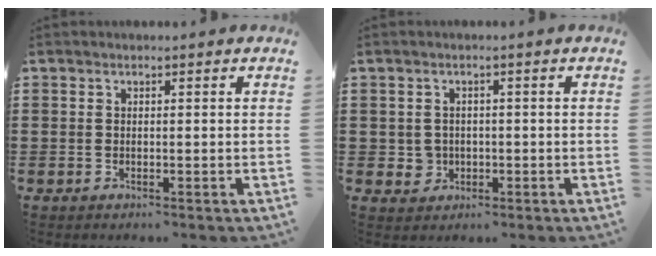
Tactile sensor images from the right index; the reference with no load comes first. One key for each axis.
{"total": 2.2, "fx": -0.3, "fy": 2.1, "fz": 0.4, "tx": -0.016, "ty": 0.006, "tz": -0.009}